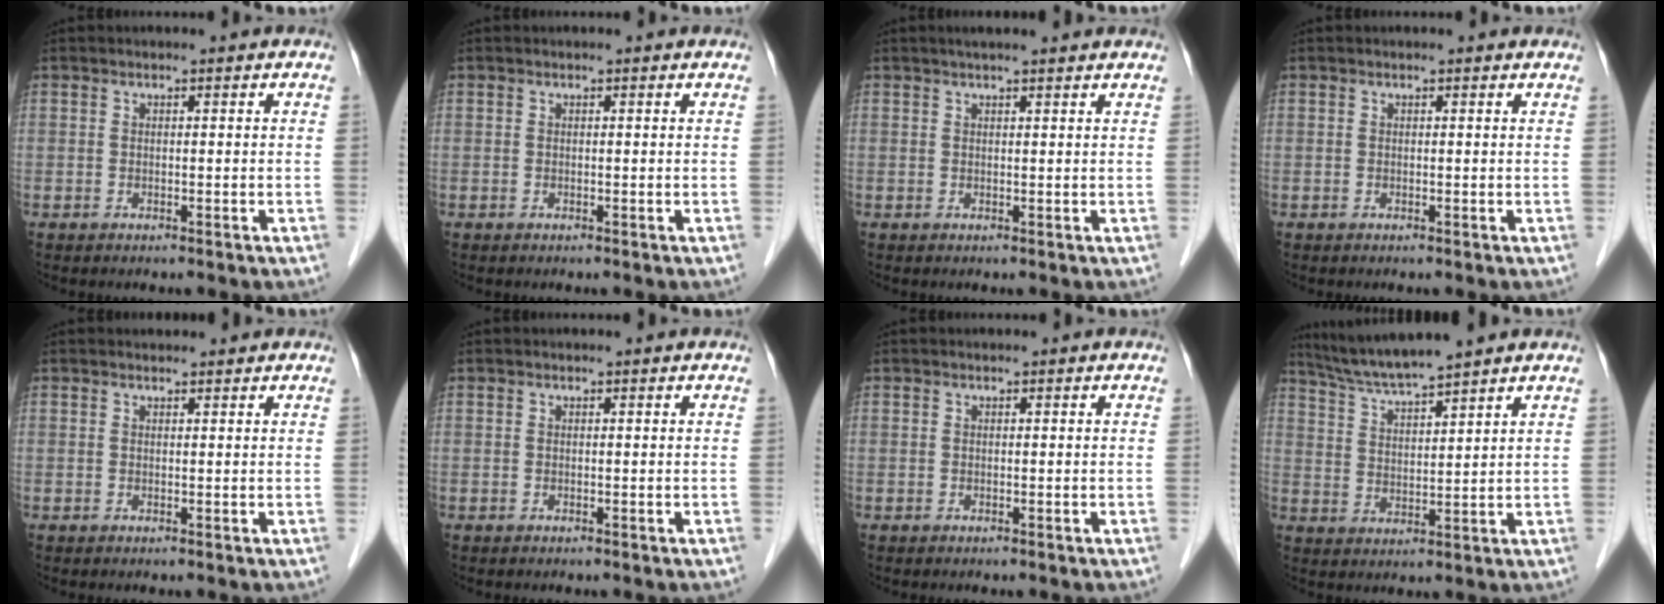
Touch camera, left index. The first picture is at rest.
{"total": 0.0}
{"total": 6.2, "force": [5.3, 0.3, 3.1], "torque": [-0.042, 0.027, 0.065]}
{"total": 0.8, "force": [0.8, 0.2, 0.2], "torque": [-0.013, 0.001, 0.004]}
{"total": 2.4, "force": [2.2, 0.7, 0.6], "torque": [-0.010, 0.017, 0.025]}
{"total": 0.0}
{"total": 0.0}
{"total": 8.2, "force": [7.4, -0.8, 3.5], "torque": [-0.071, 0.014, 0.140]}